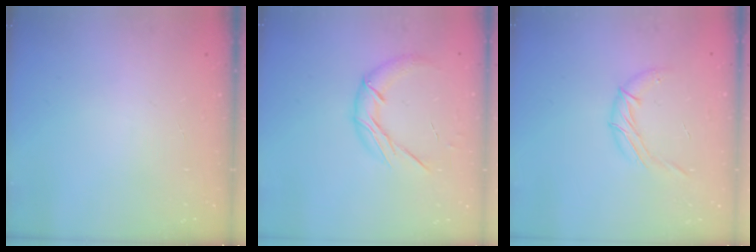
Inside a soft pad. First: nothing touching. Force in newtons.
{"total": 10.9, "press": 10.9, "slide": 0.7}
{"total": 7.9, "press": 7.8, "slide": 0.3}